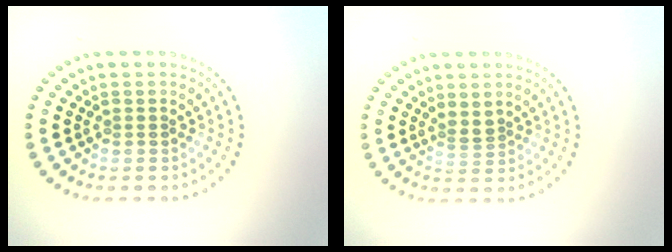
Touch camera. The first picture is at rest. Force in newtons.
{"total": 1.3, "press": 0.8, "slide": 0.9}